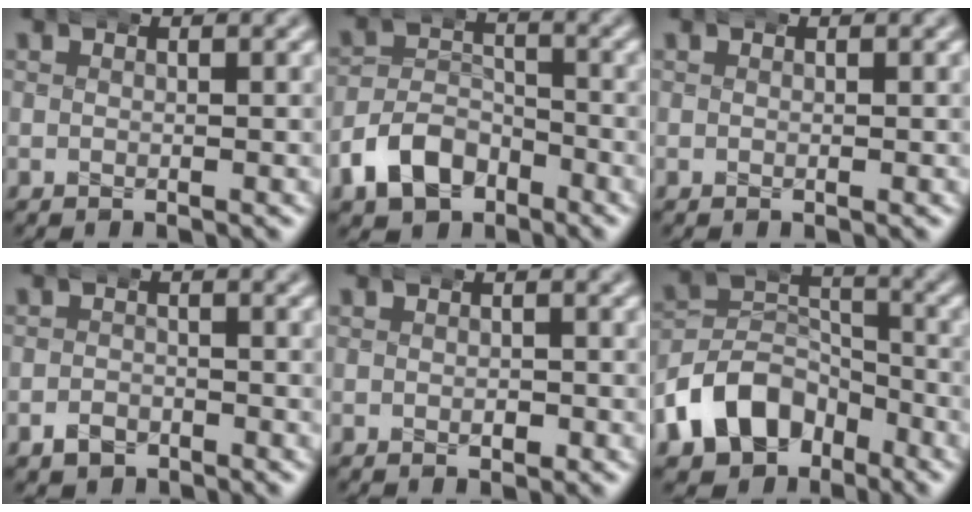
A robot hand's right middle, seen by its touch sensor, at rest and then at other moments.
{"total": 5.1, "force": [-3.3, 3.6, 1.6], "torque": [-0.026, -0.004, -0.060]}
{"total": 0.0}
{"total": 1.7, "force": [-1.4, 1.0, -0.1], "torque": [0.001, -0.004, -0.023]}
{"total": 0.6, "force": [0.0, 0.5, 0.4], "torque": [-0.005, -0.001, 0.000]}
{"total": 6.8, "force": [-3.5, 5.2, 2.5], "torque": [-0.041, -0.010, -0.062]}